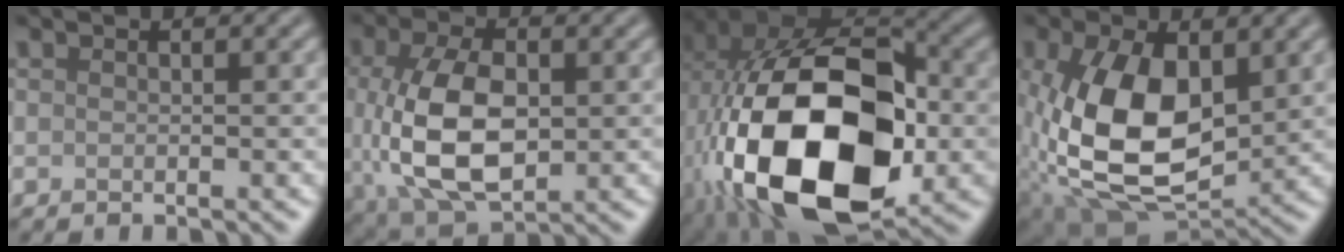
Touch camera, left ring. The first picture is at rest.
{"total": 9.4, "force": [-0.4, 5.5, 7.6], "torque": [-0.166, -0.011, -0.001]}
{"total": 20.2, "force": [-4.2, 12.4, 15.4], "torque": [-0.324, -0.038, -0.059]}
{"total": 12.1, "force": [0.1, 7.2, 9.8], "torque": [-0.204, -0.007, 0.005]}